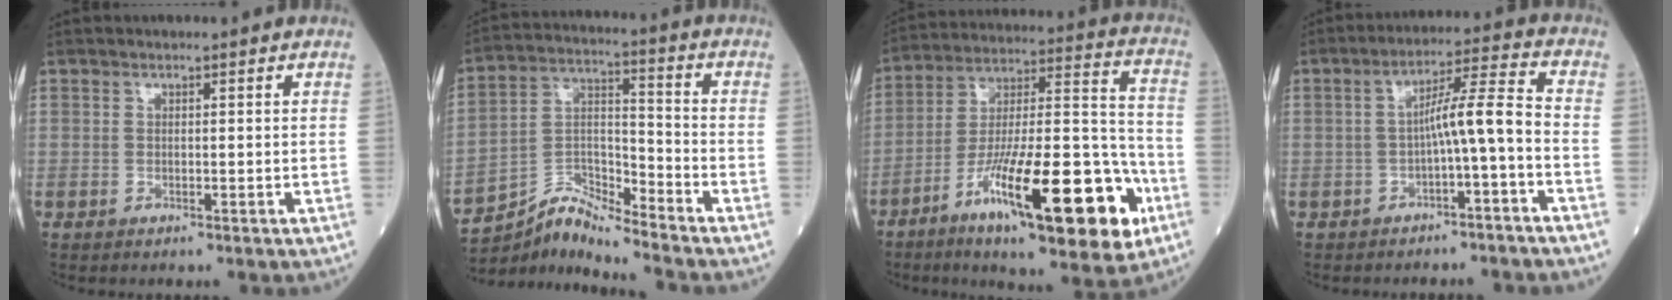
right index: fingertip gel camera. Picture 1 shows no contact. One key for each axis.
{"total": 9.0, "fx": -8.8, "fy": -1.0, "fz": 1.1, "tx": -0.033, "ty": 0.028, "tz": -0.165}
{"total": 24.5, "fx": -11.4, "fy": 4.5, "fz": 21.3, "tx": -0.325, "ty": -0.012, "tz": -0.177}
{"total": 6.8, "fx": -2.1, "fy": -0.1, "fz": 6.4, "tx": -0.102, "ty": 0.026, "tz": -0.030}